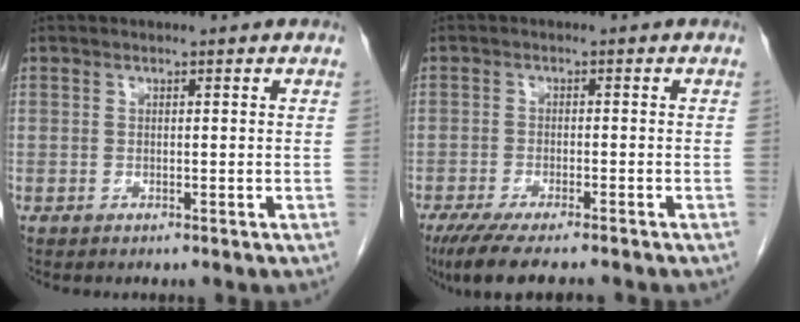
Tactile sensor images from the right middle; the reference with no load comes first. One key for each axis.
{"total": 9.8, "fx": -8.0, "fy": 1.4, "fz": 5.5, "tx": -0.076, "ty": -0.018, "tz": -0.124}